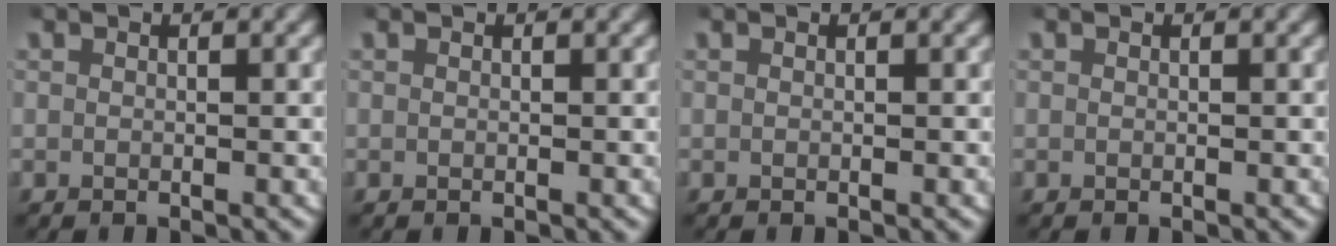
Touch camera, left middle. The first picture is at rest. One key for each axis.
{"total": 0.0}
{"total": 0.0}
{"total": 0.0}